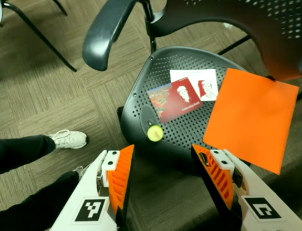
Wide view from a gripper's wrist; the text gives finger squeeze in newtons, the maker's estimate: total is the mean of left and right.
{"total": 0.5, "left": 0.7, "right": 0.4}